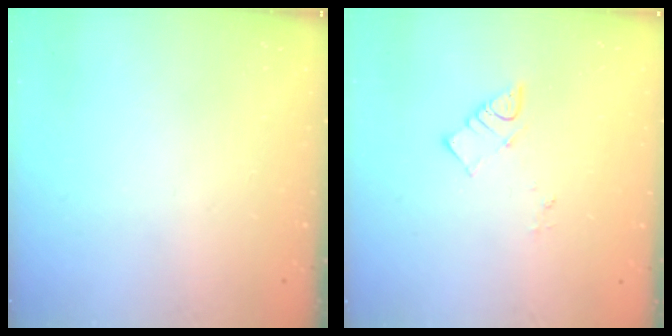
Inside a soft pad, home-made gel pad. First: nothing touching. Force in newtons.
{"total": 3.5, "press": 3.5, "slide": 0.2}